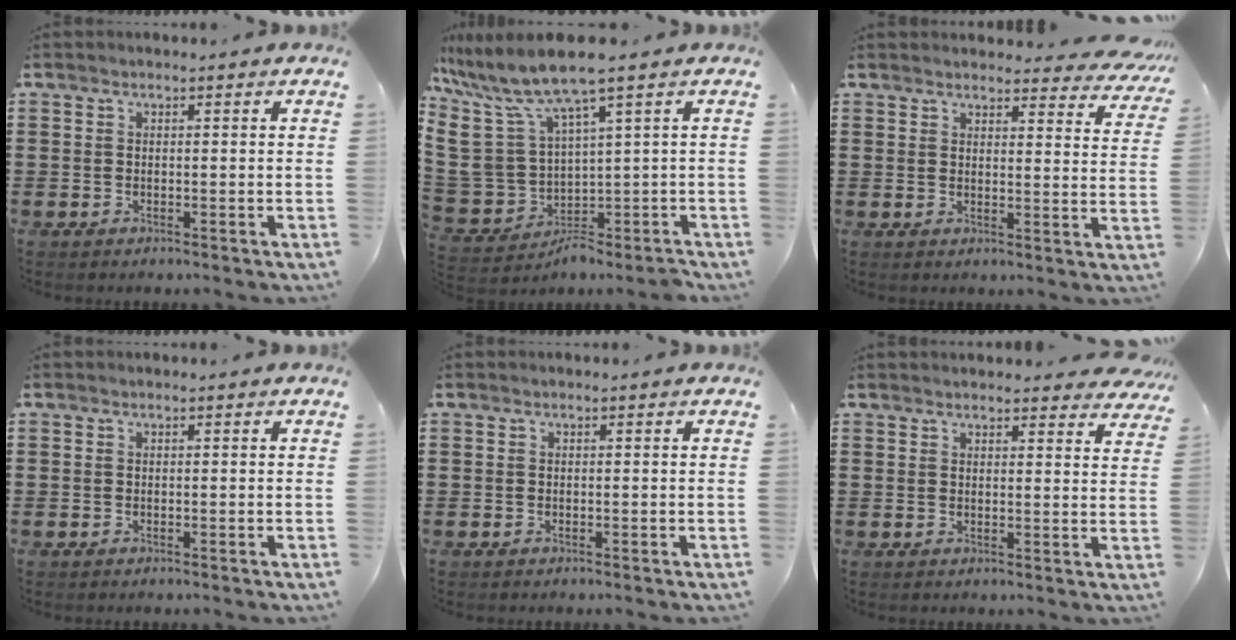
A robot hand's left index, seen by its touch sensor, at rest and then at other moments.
{"total": 7.9, "force": [2.5, 4.0, 6.4], "torque": [-0.172, -0.036, 0.036]}
{"total": 3.9, "force": [3.6, 0.6, 1.2], "torque": [-0.020, -0.018, 0.064]}
{"total": 0.0}
{"total": 0.0}
{"total": 3.0, "force": [2.9, 0.3, 0.6], "torque": [-0.013, -0.009, 0.053]}